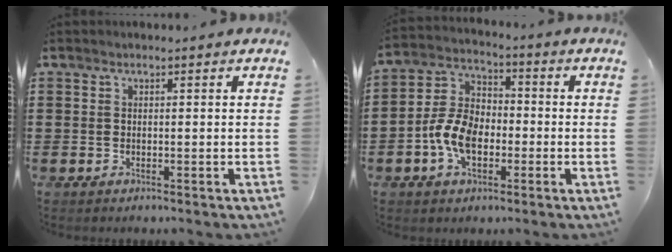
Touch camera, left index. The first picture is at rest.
{"total": 8.1, "force": [-2.6, 5.1, 5.7], "torque": [-0.140, 0.009, -0.058]}